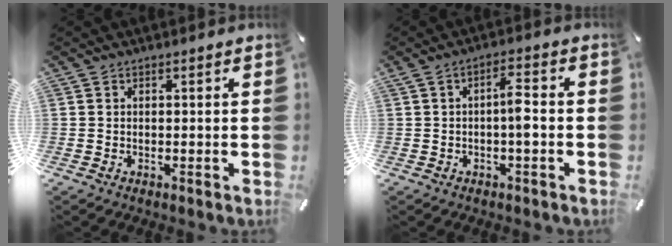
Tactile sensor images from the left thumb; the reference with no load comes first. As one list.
[{"total": 5.2, "force": [-0.7, 1.4, 5.0], "torque": [-0.090, 0.011, -0.015]}]